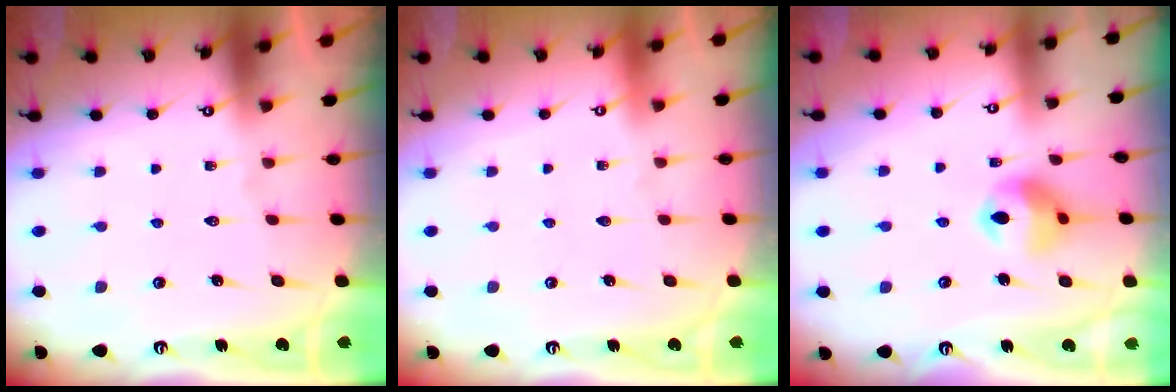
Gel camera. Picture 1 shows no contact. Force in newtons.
{"total": 0.0}
{"total": 11.0, "press": 10.9, "slide": 1.5}